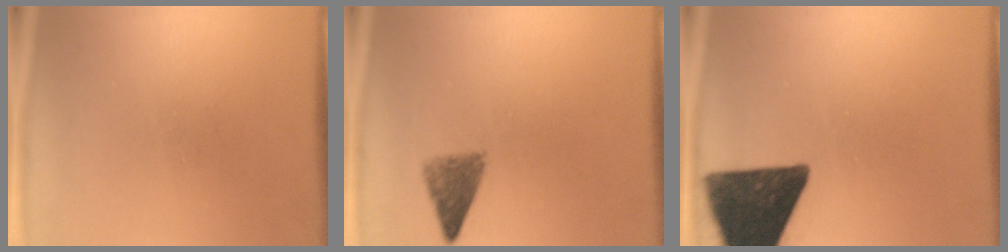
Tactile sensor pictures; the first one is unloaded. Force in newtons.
{"total": 3.4}
{"total": 16.1}